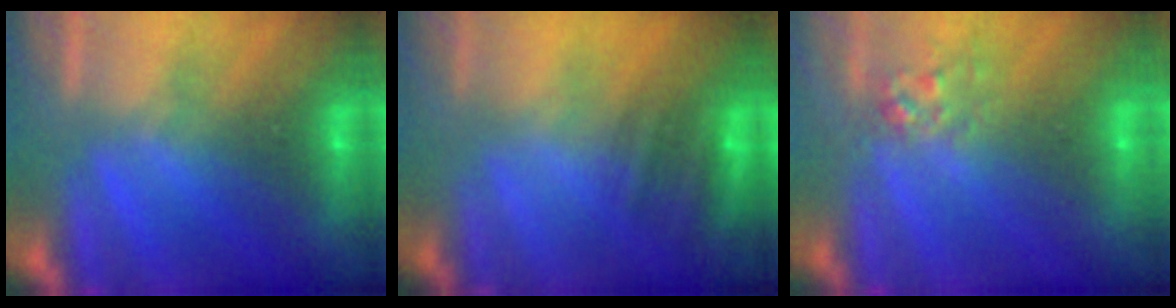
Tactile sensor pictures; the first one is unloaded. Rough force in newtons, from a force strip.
{"total": 4.8}
{"total": 2.8}